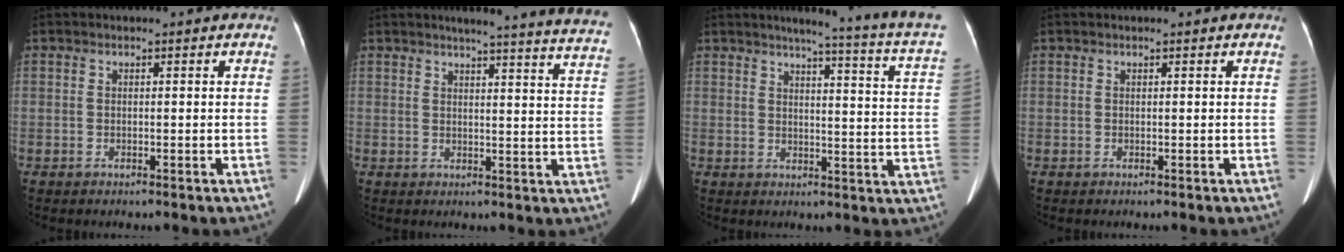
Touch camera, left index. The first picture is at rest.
{"total": 19.1, "force": [17.8, -0.7, 6.9], "torque": [-0.089, -0.085, 0.188]}
{"total": 16.9, "force": [14.6, -1.8, 8.3], "torque": [-0.116, -0.075, 0.153]}
{"total": 0.0}